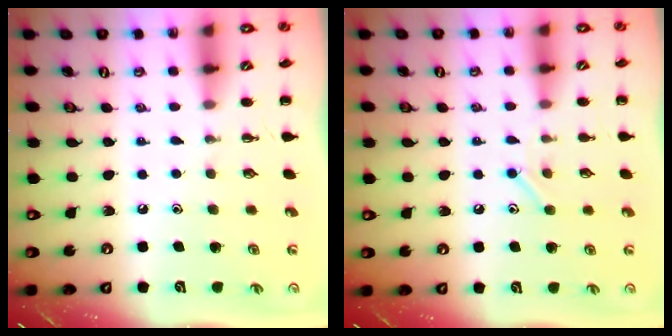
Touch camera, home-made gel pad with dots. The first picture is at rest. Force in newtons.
{"total": 6.8, "press": 6.8, "slide": 0.8}